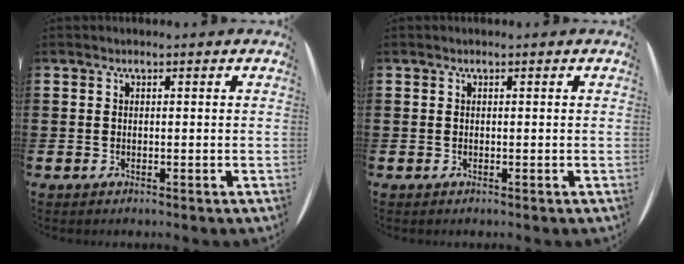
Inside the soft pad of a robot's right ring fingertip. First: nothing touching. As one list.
[{"total": 0.0}]